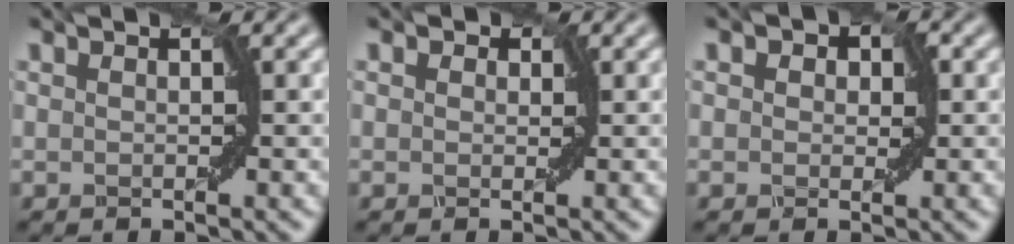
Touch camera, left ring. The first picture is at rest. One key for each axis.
{"total": 1.2, "fx": 0.5, "fy": 0.9, "fz": 0.5, "tx": -0.005, "ty": 0.000, "tz": 0.001}
{"total": 3.3, "fx": 1.2, "fy": 2.4, "fz": 2.0, "tx": -0.019, "ty": 0.011, "tz": -0.005}